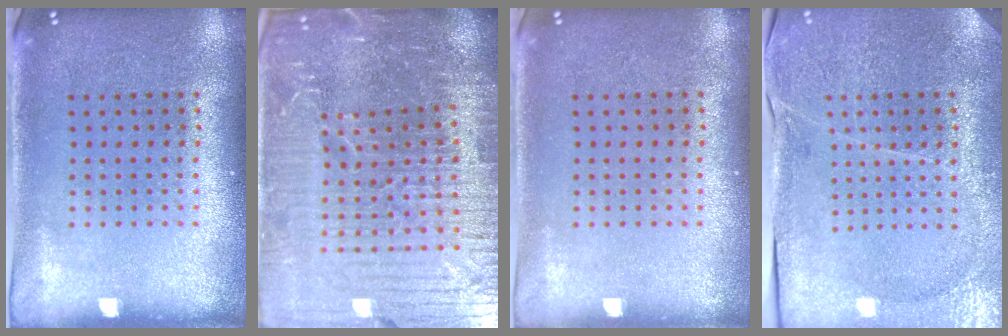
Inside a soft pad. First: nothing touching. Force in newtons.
{"total": 6.9, "press": 6.0, "slide": 3.4}
{"total": 0.0}
{"total": 3.5, "press": 3.4, "slide": 0.8}